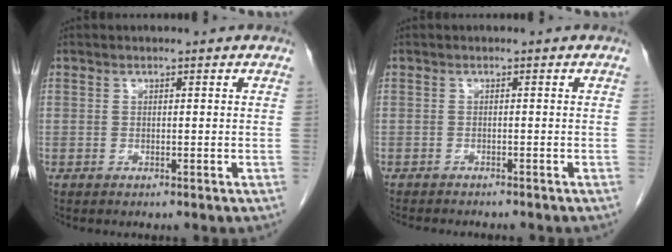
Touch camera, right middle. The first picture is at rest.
{"total": 5.9, "force": [-5.3, 1.2, 2.4], "torque": [-0.029, -0.006, -0.070]}